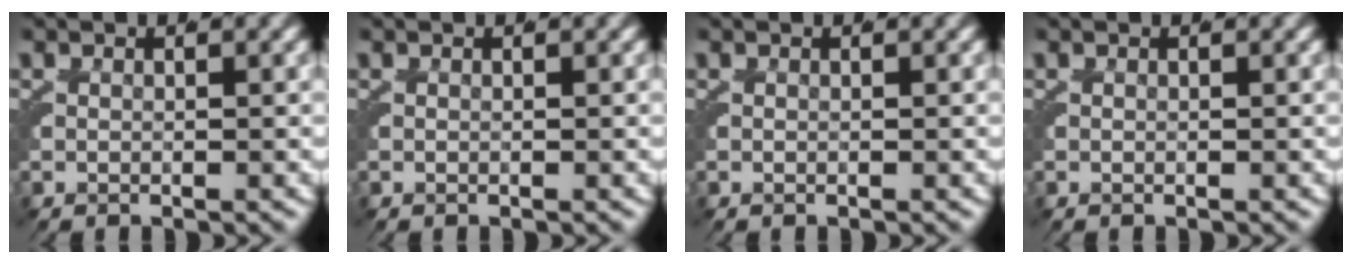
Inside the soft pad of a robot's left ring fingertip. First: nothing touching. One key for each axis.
{"total": 0.0}
{"total": 0.0}
{"total": 0.0}